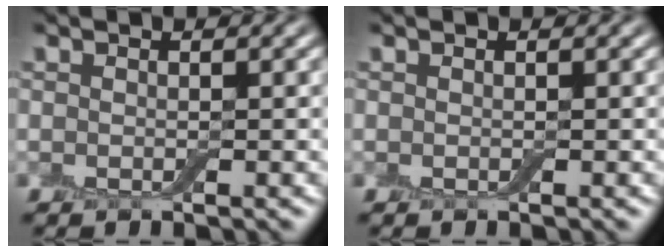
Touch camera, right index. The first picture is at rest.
{"total": 0.0}